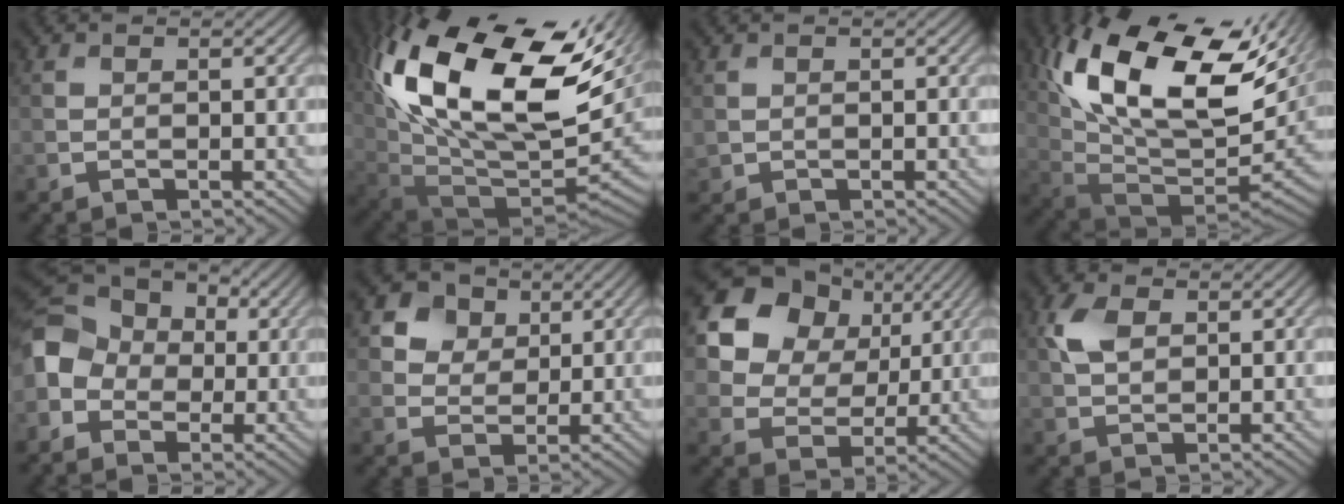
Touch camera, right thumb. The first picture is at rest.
{"total": 21.1, "force": [6.8, 10.4, 17.0], "torque": [-0.352, 0.008, 0.133]}
{"total": 0.8, "force": [0.4, 0.6, 0.4], "torque": [-0.011, -0.002, 0.013]}
{"total": 18.4, "force": [7.0, 8.7, 14.7], "torque": [-0.298, 0.010, 0.129]}
{"total": 9.5, "force": [-0.6, 7.8, 5.5], "torque": [-0.134, 0.003, -0.028]}
{"total": 8.8, "force": [4.8, 6.4, 3.6], "torque": [-0.117, -0.001, 0.087]}
{"total": 15.8, "force": [7.7, 11.9, 7.1], "torque": [-0.229, 0.055, 0.169]}
{"total": 4.1, "force": [1.5, 2.6, 2.8], "torque": [-0.072, 0.007, 0.026]}